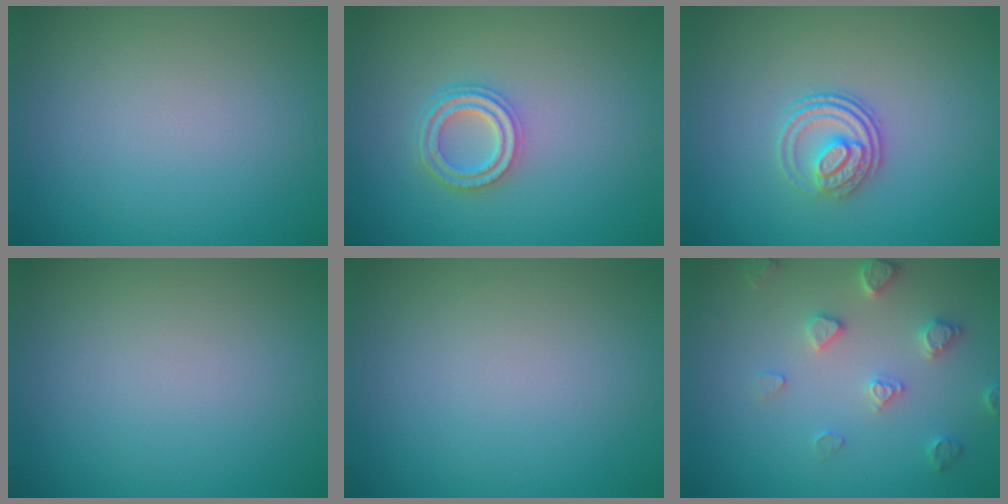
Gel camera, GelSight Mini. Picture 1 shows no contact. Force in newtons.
{"total": 3.4, "press": 2.6, "slide": 2.2}
{"total": 3.0, "press": 2.5, "slide": 1.7}
{"total": 0.0}
{"total": 0.0}
{"total": 2.9, "press": 2.8, "slide": 0.7}